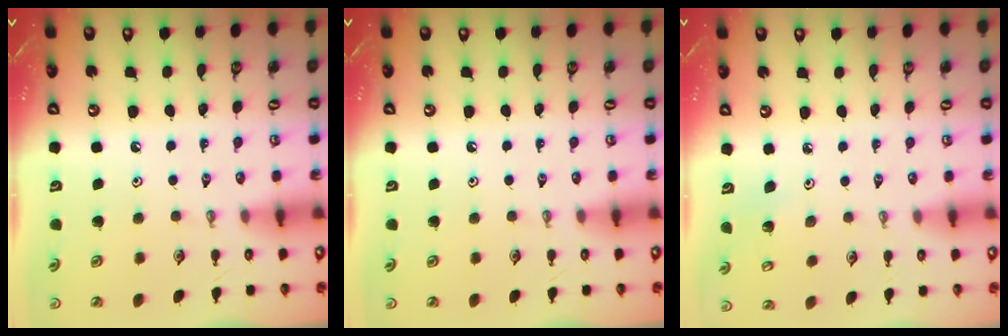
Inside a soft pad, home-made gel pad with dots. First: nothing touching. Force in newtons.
{"total": 0.0}
{"total": 2.8, "press": 2.7, "slide": 0.7}